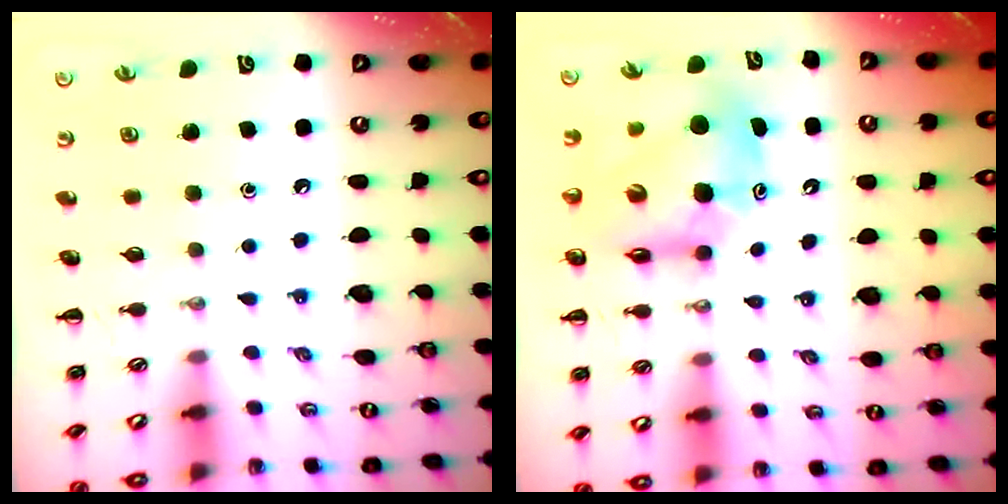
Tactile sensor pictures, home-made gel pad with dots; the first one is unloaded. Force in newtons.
{"total": 10.7, "press": 10.3, "slide": 3.1}